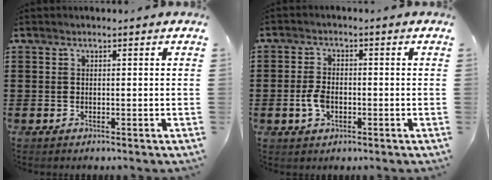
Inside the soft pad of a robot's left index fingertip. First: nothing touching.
{"total": 3.9, "force": [-0.9, 2.3, 3.0], "torque": [-0.076, -0.005, -0.022]}